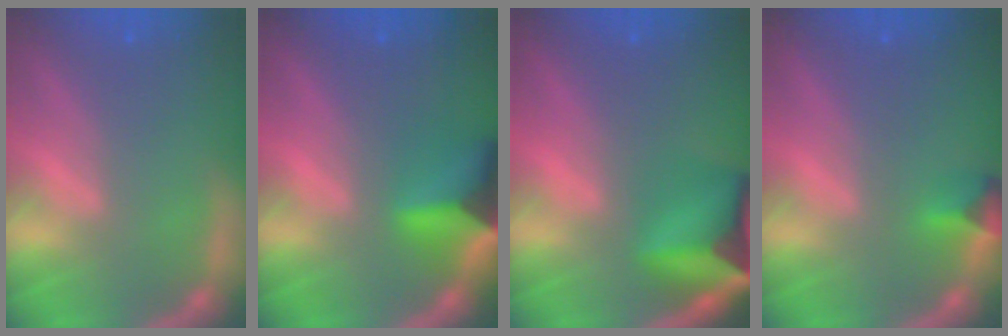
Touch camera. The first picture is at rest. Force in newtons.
{"total": 6.9}
{"total": 9.5}
{"total": 1.9}